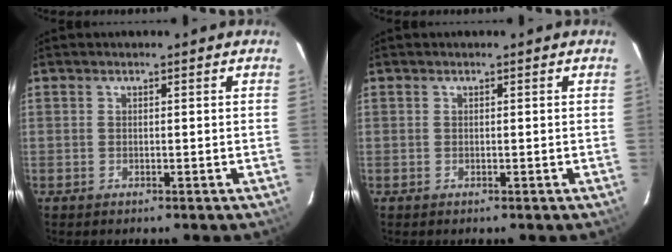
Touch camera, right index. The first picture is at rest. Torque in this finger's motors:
{"motor_torque": [0.10, 0.01, 0.01, 0.01]}